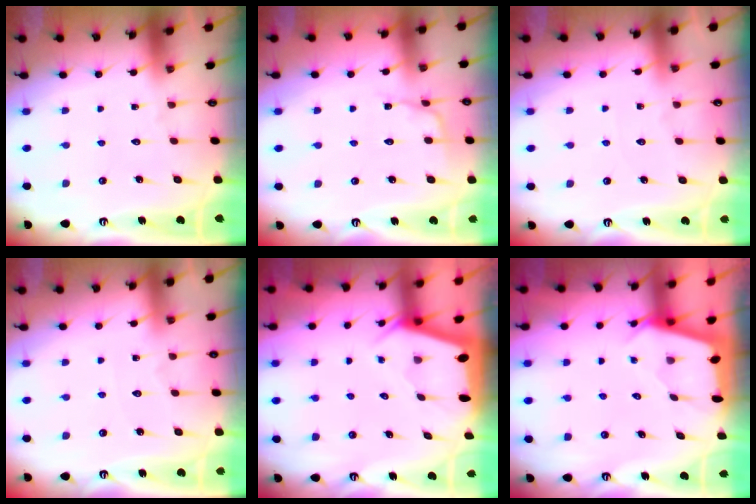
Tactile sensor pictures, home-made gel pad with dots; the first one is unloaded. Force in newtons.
{"total": 3.4, "press": 3.4, "slide": 0.4}
{"total": 2.3, "press": 2.3, "slide": 0.4}
{"total": 2.8, "press": 2.8, "slide": 0.5}
{"total": 2.2, "press": 2.2, "slide": 0.3}
{"total": 2.6, "press": 2.6, "slide": 0.3}